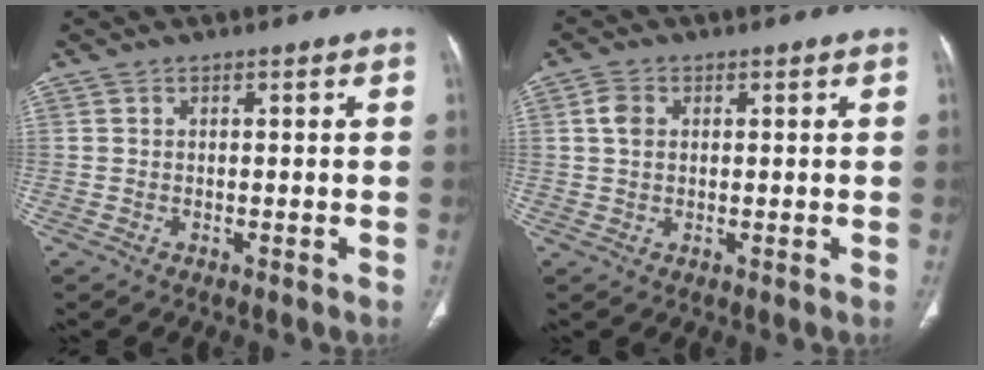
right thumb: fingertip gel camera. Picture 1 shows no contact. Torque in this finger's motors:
{"motor_torque": [-0.31, 0.61, 0.17, 0.07, 0.01]}